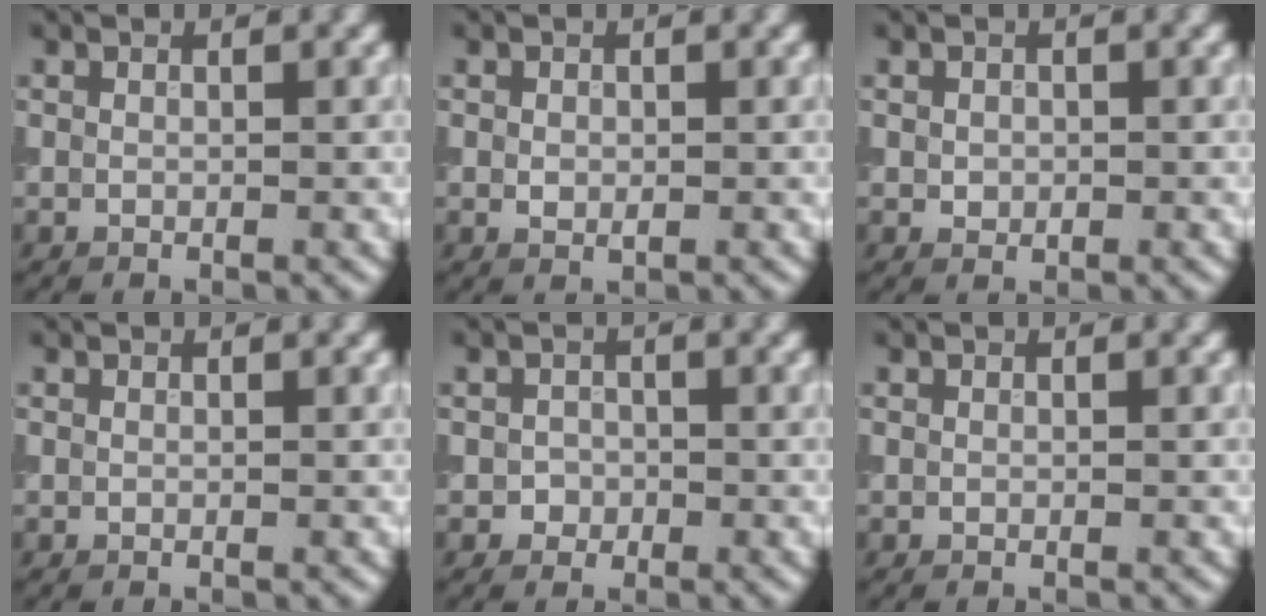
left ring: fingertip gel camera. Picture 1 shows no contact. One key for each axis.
{"total": 1.1, "fx": 0.0, "fy": 0.8, "fz": 0.8, "tx": -0.013, "ty": -0.002, "tz": 0.000}
{"total": 1.0, "fx": 0.0, "fy": 0.8, "fz": 0.5, "tx": -0.007, "ty": -0.002, "tz": -0.001}
{"total": 0.0}
{"total": 1.2, "fx": -0.4, "fy": 1.1, "fz": 0.2, "tx": 0.007, "ty": 0.001, "tz": -0.009}
{"total": 0.0}